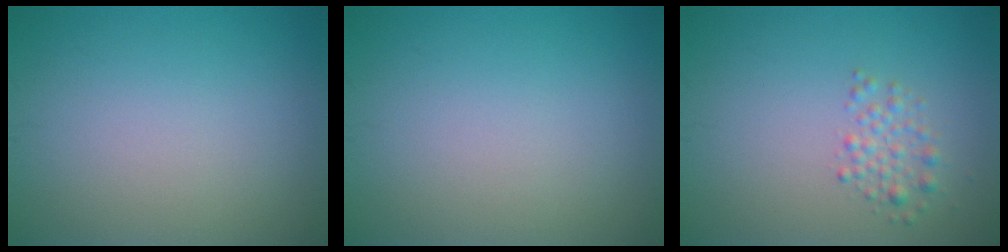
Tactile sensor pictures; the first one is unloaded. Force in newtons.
{"total": 0.0}
{"total": 1.7, "press": 1.7, "slide": 0.1}